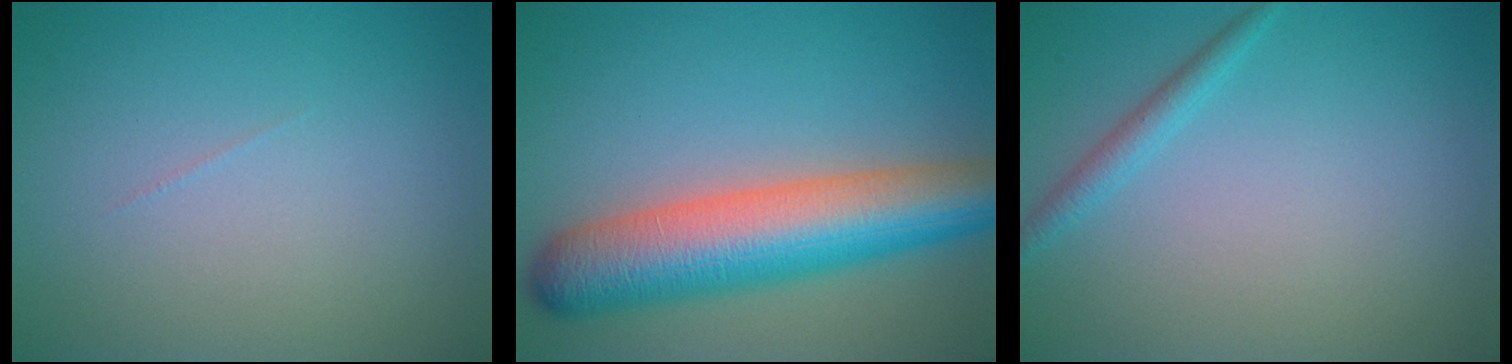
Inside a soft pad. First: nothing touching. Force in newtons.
{"total": 10.2, "press": 10.2, "slide": 0.4}
{"total": 1.5, "press": 1.5, "slide": 0.1}